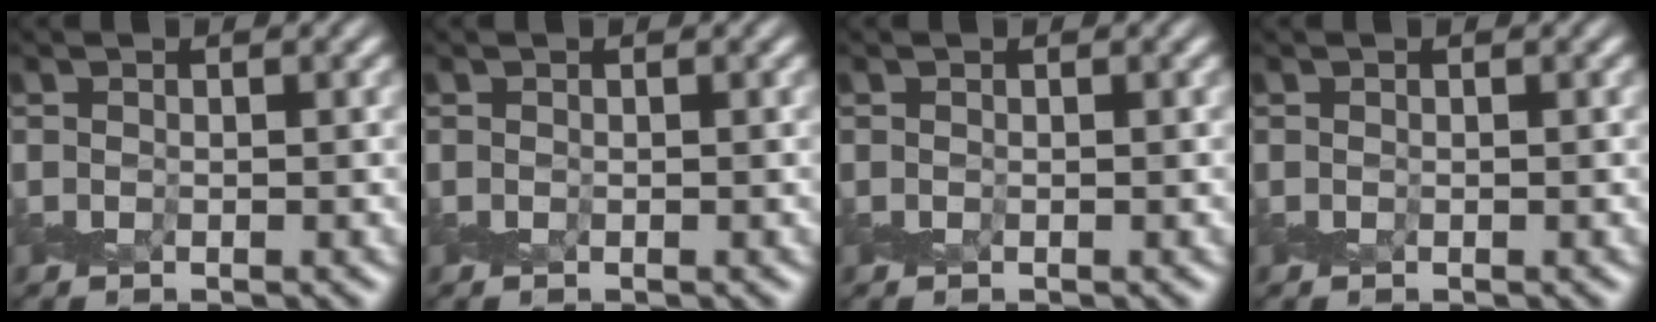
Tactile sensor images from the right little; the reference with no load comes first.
{"total": 0.0}
{"total": 0.0}
{"total": 0.0}